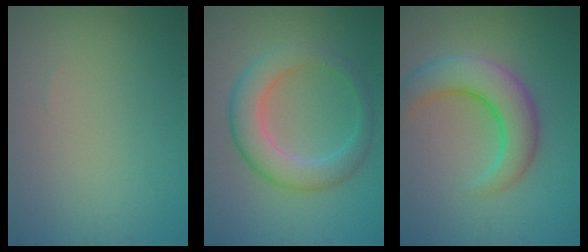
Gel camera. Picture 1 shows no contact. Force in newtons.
{"total": 5.4, "press": 5.4, "slide": 0.3}
{"total": 6.7, "press": 6.7, "slide": 0.3}